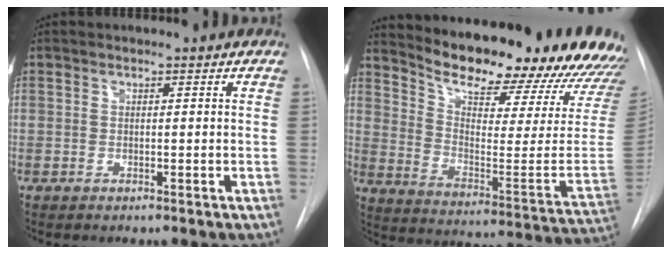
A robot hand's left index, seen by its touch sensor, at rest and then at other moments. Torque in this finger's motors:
{"motor_torque": [0.52, -0.49, 0.43, 0.08]}